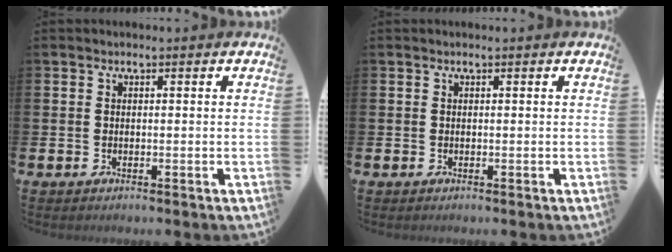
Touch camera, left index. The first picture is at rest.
{"total": 0.0}